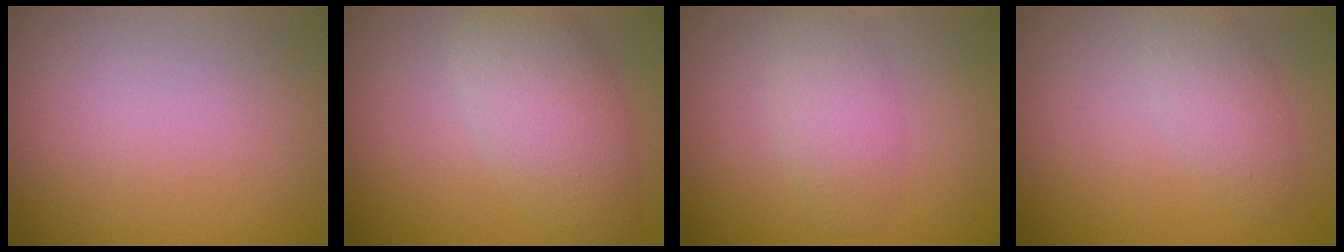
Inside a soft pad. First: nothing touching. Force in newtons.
{"total": 5.0, "press": 5.0, "slide": 0.2}
{"total": 2.7, "press": 2.7, "slide": 0.1}
{"total": 2.4, "press": 2.4, "slide": 0.1}